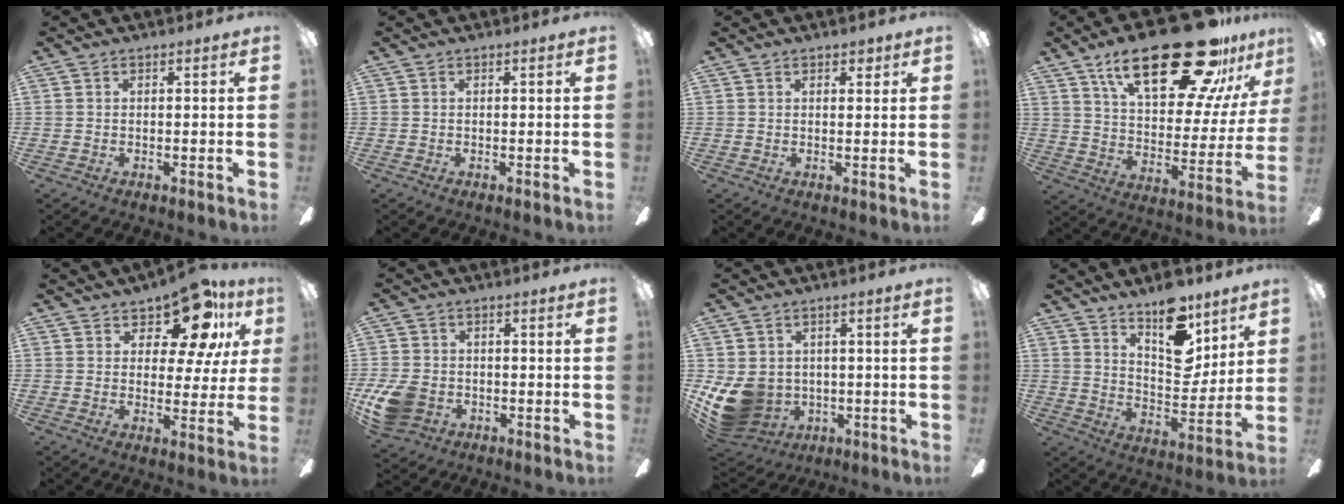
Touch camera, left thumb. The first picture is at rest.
{"total": 0.0}
{"total": 1.9, "force": [1.3, 1.0, 0.9], "torque": [-0.003, -0.004, 0.019]}
{"total": 30.6, "force": [19.7, 11.5, 20.4], "torque": [-0.306, -0.121, 0.324]}
{"total": 13.8, "force": [8.9, 6.0, 8.7], "torque": [-0.121, -0.052, 0.153]}
{"total": 9.0, "force": [-3.2, 6.8, 4.9], "torque": [-0.105, 0.018, -0.057]}
{"total": 11.0, "force": [-1.6, 9.7, 4.8], "torque": [-0.128, -0.002, -0.022]}
{"total": 15.8, "force": [10.8, 7.3, 8.9], "torque": [-0.119, -0.068, 0.189]}